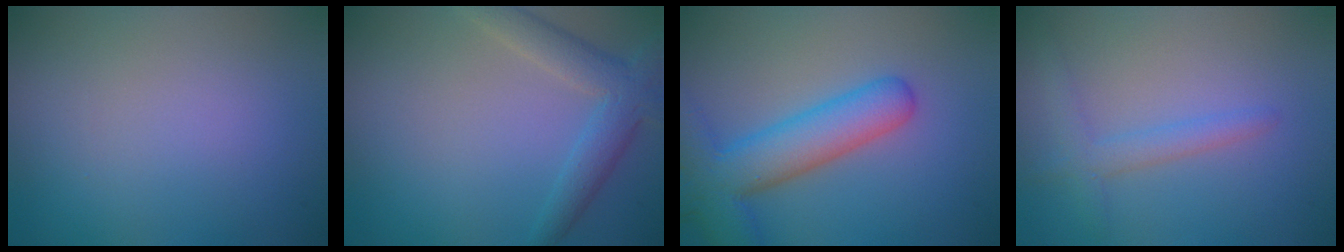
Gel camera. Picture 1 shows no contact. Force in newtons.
{"total": 3.7, "press": 3.7, "slide": 0.2}
{"total": 7.6, "press": 7.6, "slide": 0.4}
{"total": 2.1, "press": 2.1, "slide": 0.1}